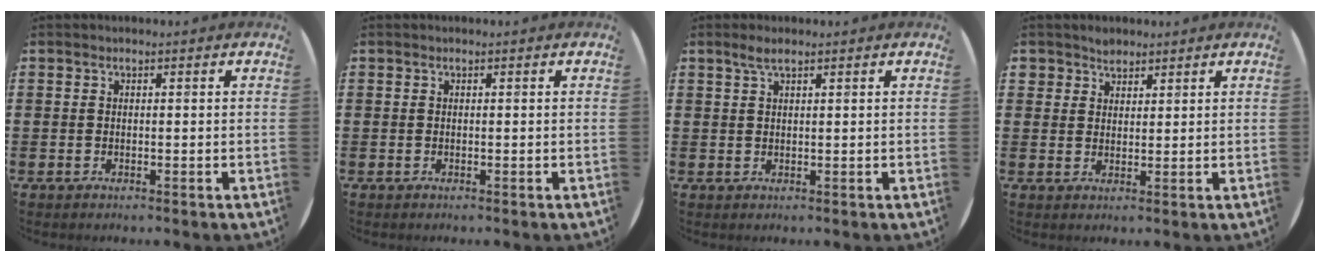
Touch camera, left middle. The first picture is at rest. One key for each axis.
{"total": 0.0}
{"total": 1.9, "fx": 1.4, "fy": 0.3, "fz": 1.3, "tx": -0.027, "ty": 0.003, "tz": 0.025}
{"total": 2.4, "fx": 2.0, "fy": 1.2, "fz": -0.1, "tx": 0.005, "ty": 0.002, "tz": 0.039}